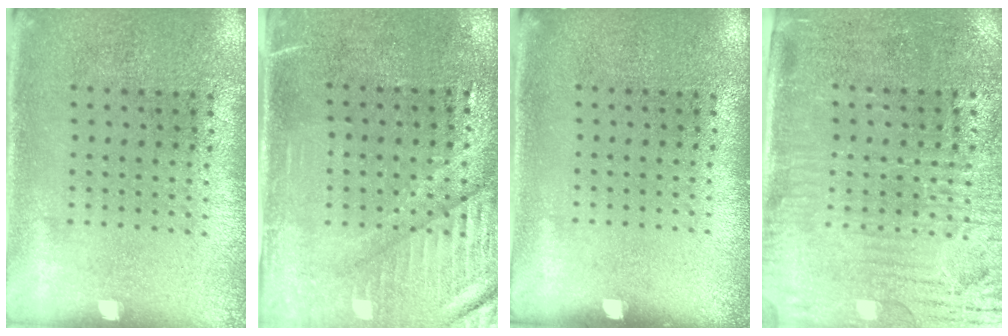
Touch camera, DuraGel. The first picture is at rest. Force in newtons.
{"total": 3.5, "press": 3.1, "slide": 1.7}
{"total": 0.0}
{"total": 3.9, "press": 3.5, "slide": 1.7}